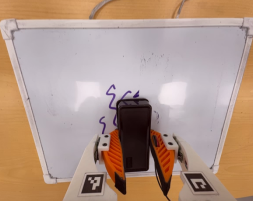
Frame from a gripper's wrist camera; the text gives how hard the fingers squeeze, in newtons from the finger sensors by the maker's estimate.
{"total": 12.2, "left": 12.1, "right": 12.4}